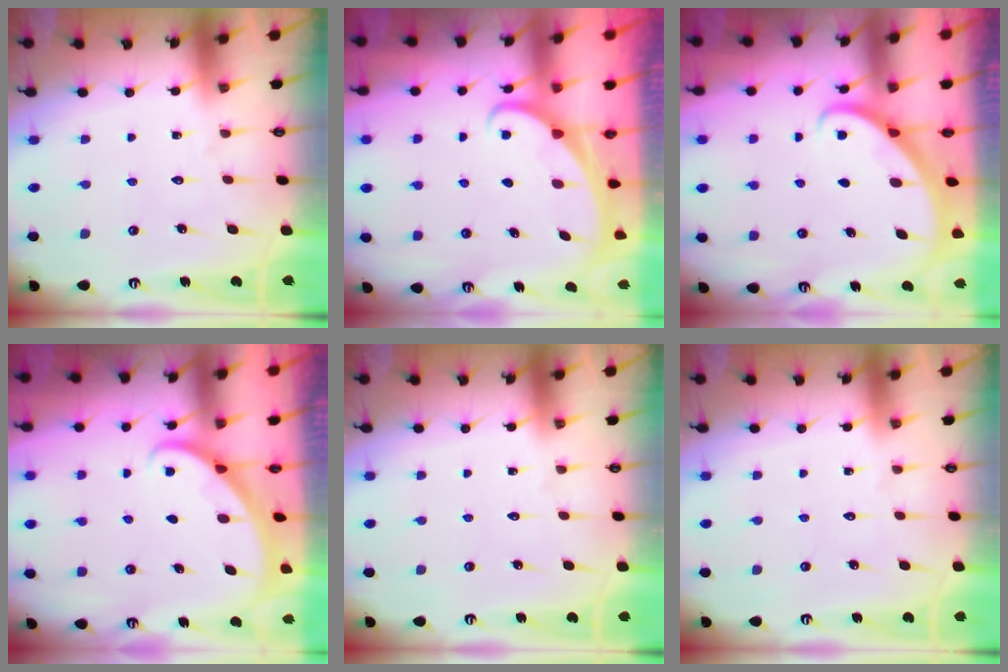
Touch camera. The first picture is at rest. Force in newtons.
{"total": 1.6, "press": 1.6, "slide": 0.1}
{"total": 2.6, "press": 2.6, "slide": 0.2}
{"total": 2.0, "press": 2.0, "slide": 0.1}
{"total": 0.0}
{"total": 0.0}